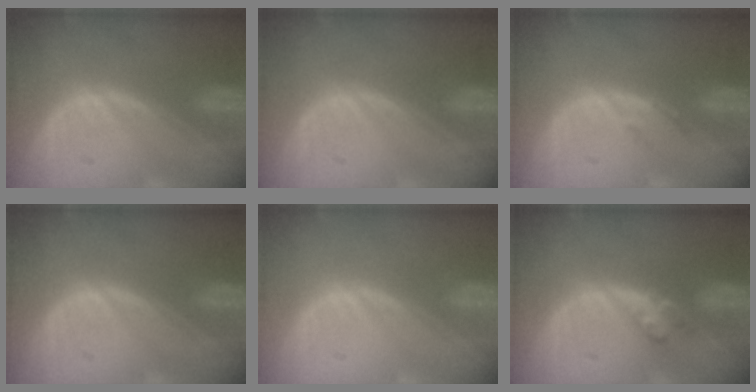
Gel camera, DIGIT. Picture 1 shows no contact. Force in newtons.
{"total": 0.0}
{"total": 1.2, "press": 1.0, "slide": 0.6}
{"total": 0.0}
{"total": 0.0}
{"total": 2.4, "press": 2.4, "slide": 0.2}